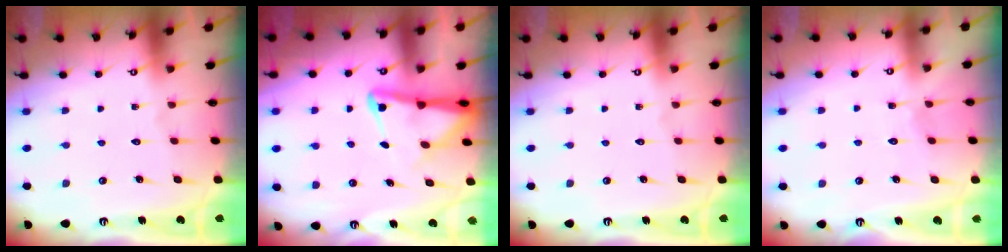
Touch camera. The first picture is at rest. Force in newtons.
{"total": 5.1, "press": 5.1, "slide": 0.6}
{"total": 0.0}
{"total": 2.9, "press": 2.9, "slide": 0.4}